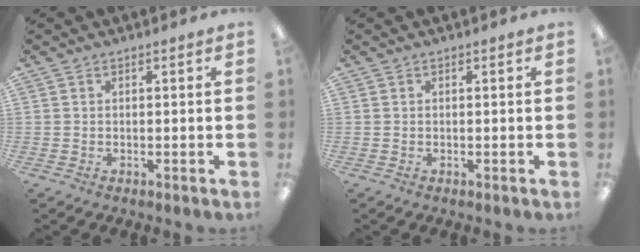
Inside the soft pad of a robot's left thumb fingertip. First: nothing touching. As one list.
[{"total": 0.0}]